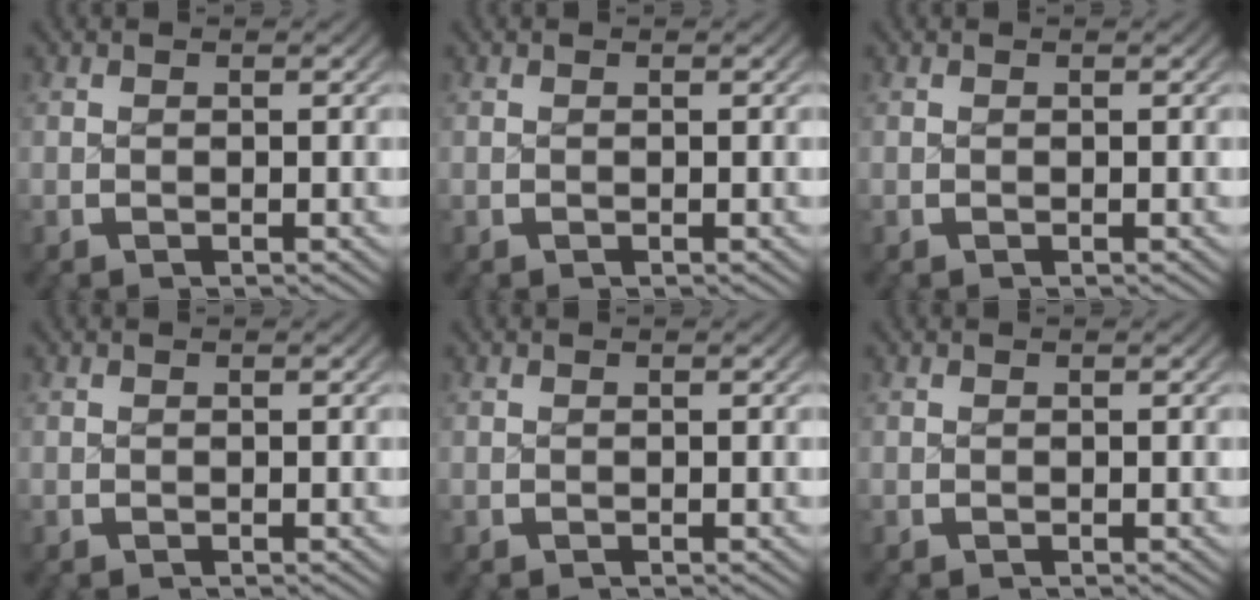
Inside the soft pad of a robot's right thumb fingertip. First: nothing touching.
{"total": 0.0}
{"total": 0.0}
{"total": 0.0}
{"total": 0.0}
{"total": 0.0}